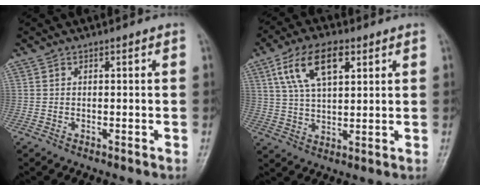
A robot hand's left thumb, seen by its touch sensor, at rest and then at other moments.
{"total": 11.5, "force": [5.0, 5.7, 8.6], "torque": [-0.151, -0.003, 0.095]}